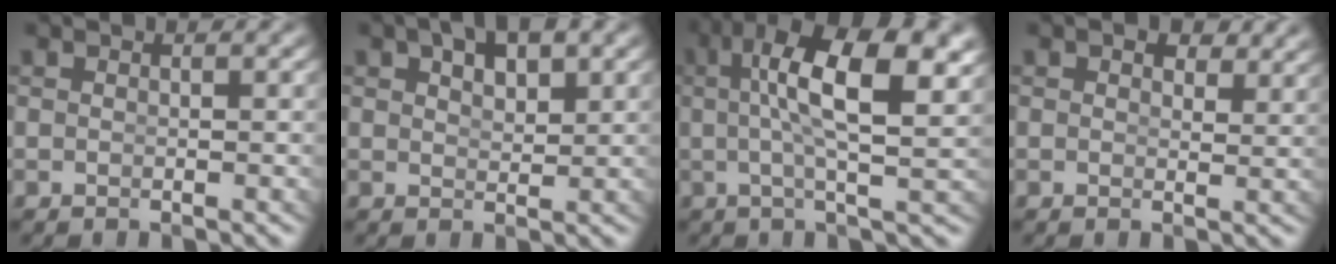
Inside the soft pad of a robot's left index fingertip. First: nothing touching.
{"total": 3.6, "force": [2.6, 1.2, 2.3], "torque": [-0.026, 0.003, 0.047]}
{"total": 9.2, "force": [2.9, 2.7, 8.3], "torque": [-0.139, 0.008, 0.044]}
{"total": 2.0, "force": [1.6, 0.8, 0.9], "torque": [-0.014, -0.007, 0.028]}